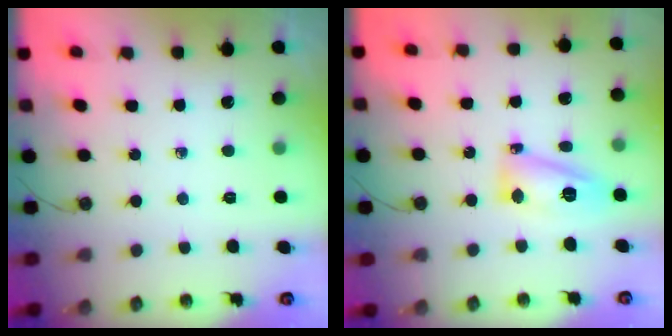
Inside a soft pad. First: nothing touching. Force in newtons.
{"total": 12.4, "press": 12.3, "slide": 1.2}